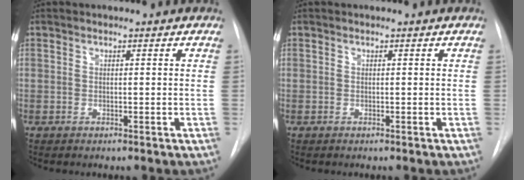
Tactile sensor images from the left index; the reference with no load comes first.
{"total": 0.0}